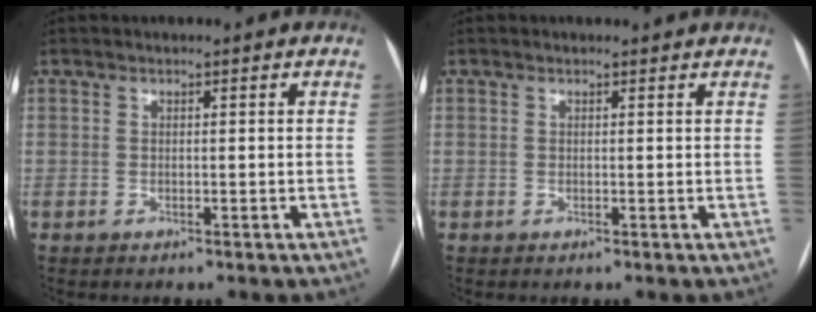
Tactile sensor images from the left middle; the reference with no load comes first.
{"total": 1.1, "force": [1.1, 0.3, 0.0], "torque": [-0.011, 0.005, 0.008]}